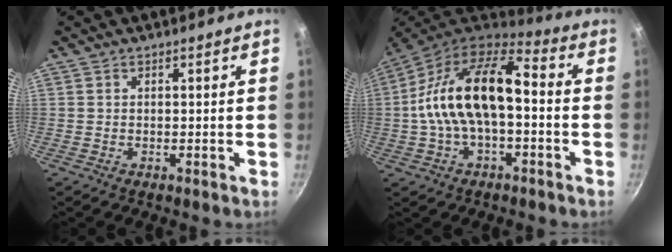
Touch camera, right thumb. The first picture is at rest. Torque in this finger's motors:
{"motor_torque": [-0.54, 1.48, 1.48, -1.29, 0.42]}